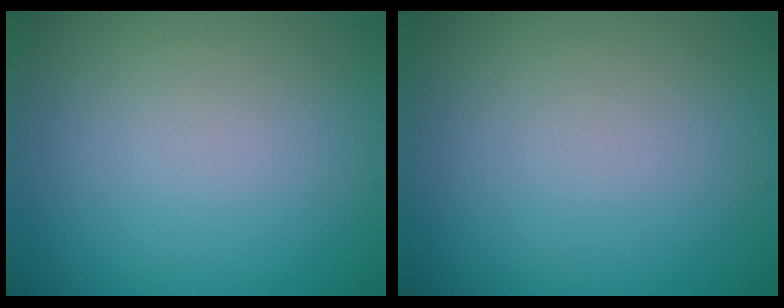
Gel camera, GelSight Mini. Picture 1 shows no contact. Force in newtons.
{"total": 0.0}